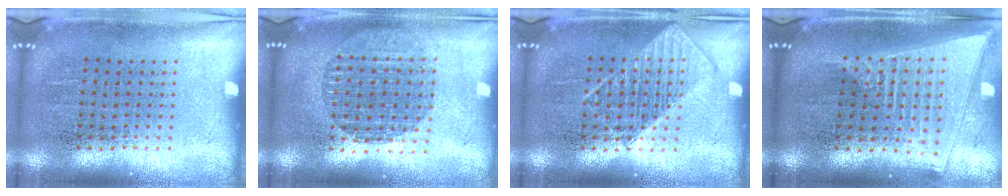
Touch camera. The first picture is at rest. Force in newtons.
{"total": 1.7, "press": 1.5, "slide": 0.8}
{"total": 2.4, "press": 2.3, "slide": 0.4}
{"total": 2.1, "press": 1.7, "slide": 1.2}